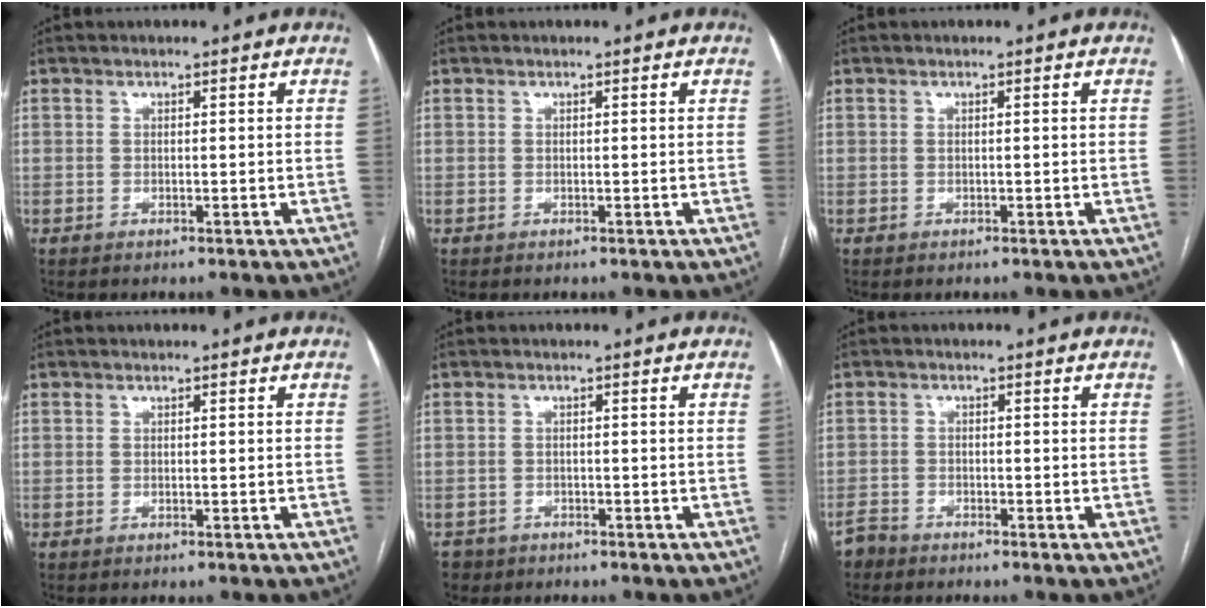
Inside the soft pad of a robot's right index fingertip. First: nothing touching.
{"total": 0.0}
{"total": 0.0}
{"total": 0.0}
{"total": 2.6, "force": [-1.9, 1.8, -0.2], "torque": [-0.001, 0.004, -0.033]}
{"total": 2.0, "force": [-1.5, 1.2, -0.4], "torque": [0.005, 0.003, -0.033]}